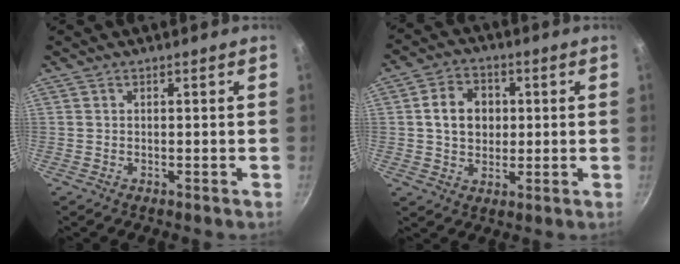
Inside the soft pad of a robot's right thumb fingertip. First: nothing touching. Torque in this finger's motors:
{"motor_torque": [0.51, 1.57, 0.54, 0.00, 0.14]}